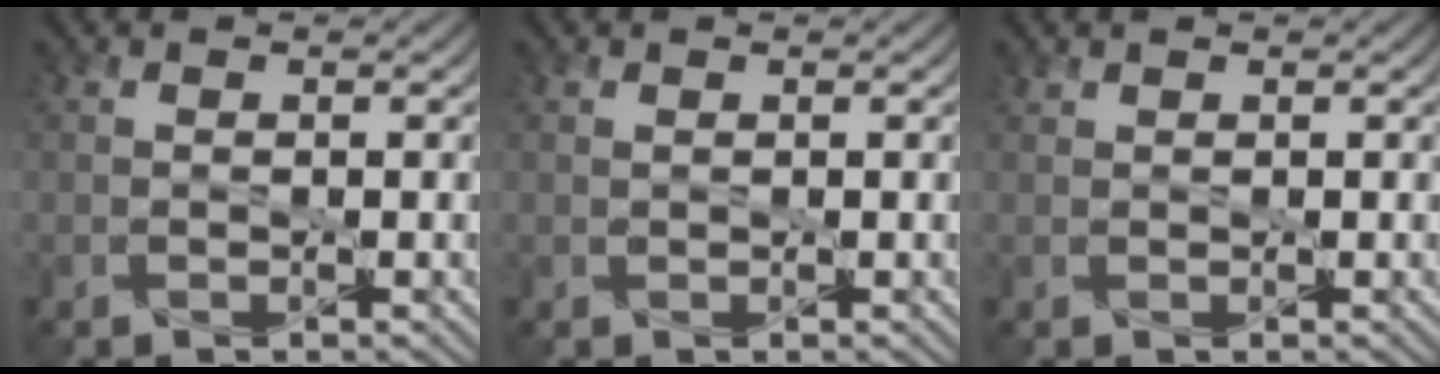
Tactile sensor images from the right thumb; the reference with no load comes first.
{"total": 0.0}
{"total": 0.6, "force": [0.6, 0.1, 0.1], "torque": [-0.005, 0.003, 0.014]}